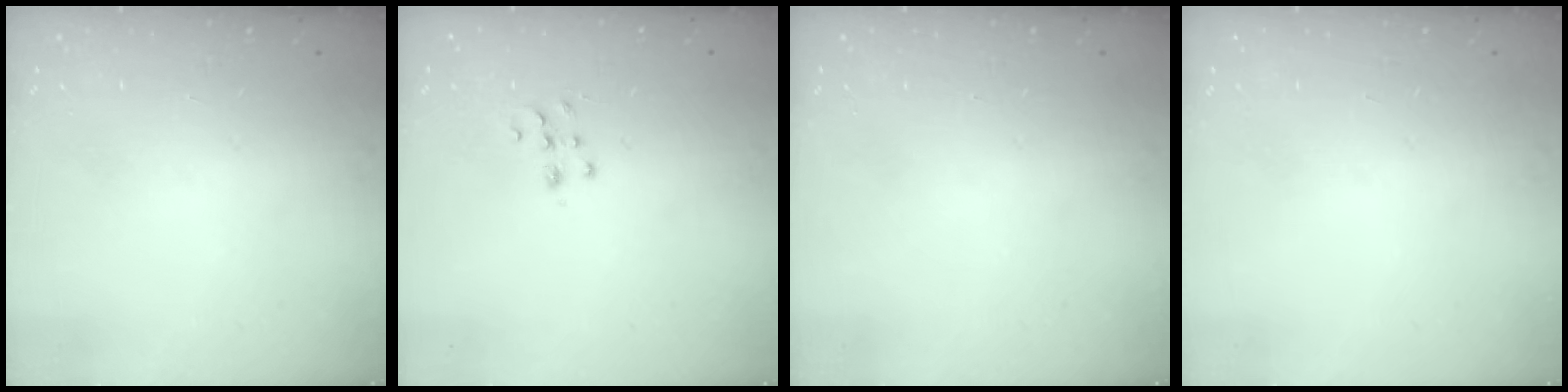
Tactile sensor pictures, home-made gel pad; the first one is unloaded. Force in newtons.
{"total": 7.2, "press": 7.2, "slide": 0.5}
{"total": 0.0}
{"total": 0.0}